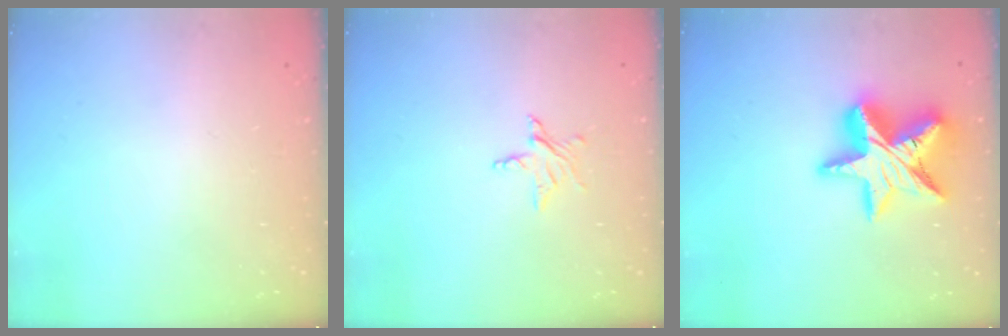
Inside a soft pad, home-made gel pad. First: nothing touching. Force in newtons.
{"total": 4.8, "press": 4.8, "slide": 0.4}
{"total": 18.8, "press": 18.7, "slide": 1.4}